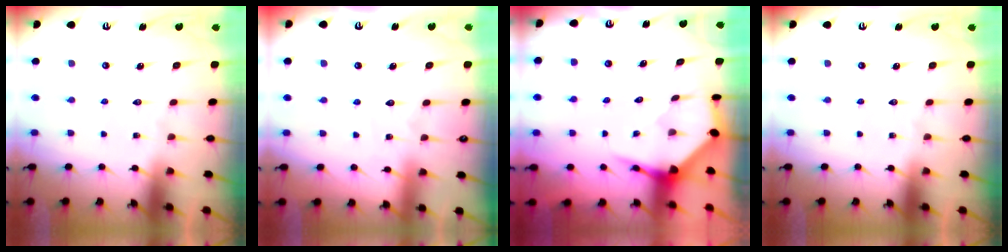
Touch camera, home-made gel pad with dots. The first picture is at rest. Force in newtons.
{"total": 4.4, "press": 4.4, "slide": 0.4}
{"total": 4.0, "press": 3.9, "slide": 0.4}
{"total": 0.0}